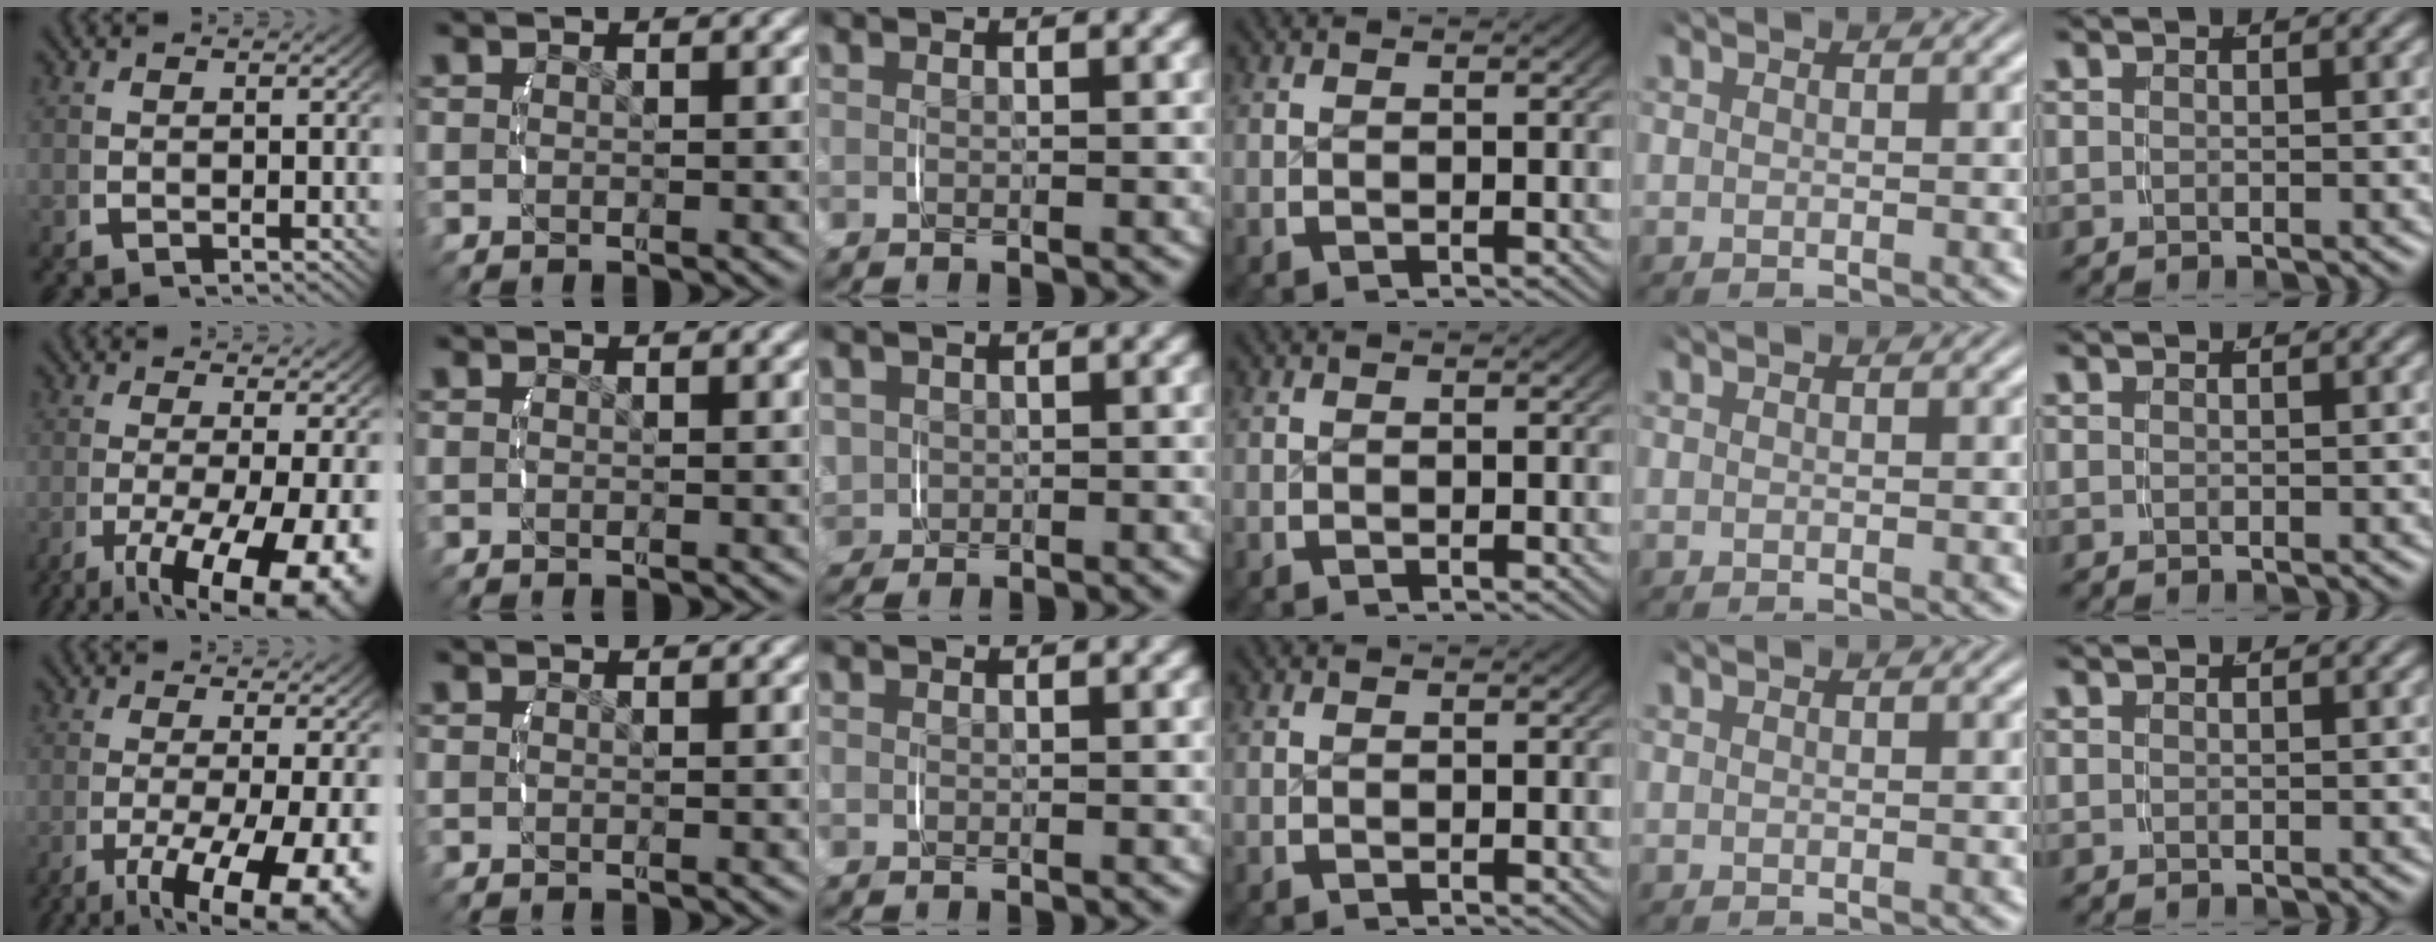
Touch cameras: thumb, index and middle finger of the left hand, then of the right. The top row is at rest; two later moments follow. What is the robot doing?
{"motion": "lift_and_place", "object": "glasses case"}